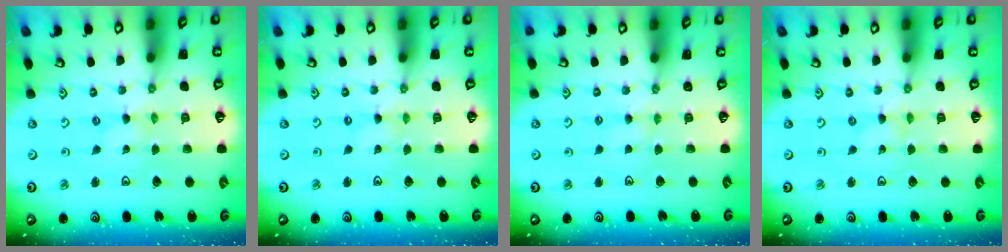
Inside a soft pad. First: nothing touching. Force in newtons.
{"total": 0.0}
{"total": 2.6, "press": 2.6, "slide": 0.5}
{"total": 0.0}